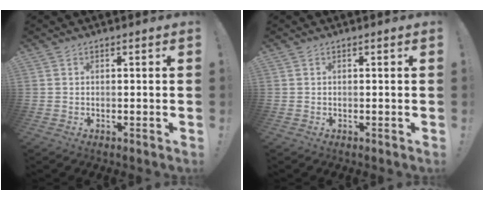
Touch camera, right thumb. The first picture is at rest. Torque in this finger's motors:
{"motor_torque": [-0.20, -0.04, 0.00, 0.00, 0.00]}